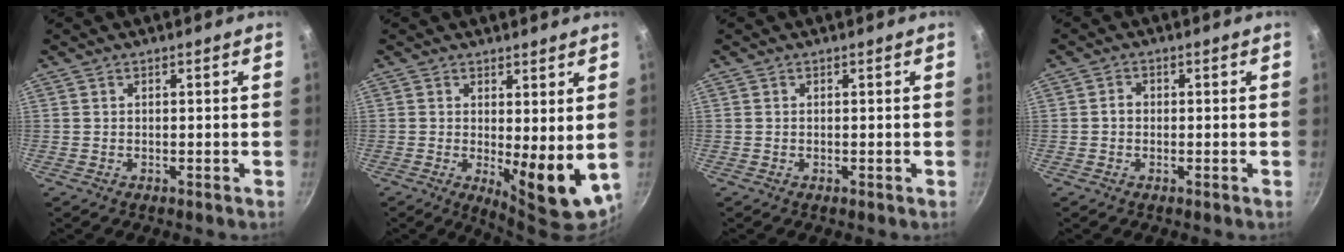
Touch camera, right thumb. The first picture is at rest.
{"total": 9.8, "force": [0.4, 3.4, 9.2], "torque": [-0.112, -0.027, 0.015]}
{"total": 0.0}
{"total": 1.6, "force": [-0.2, 1.3, 0.8], "torque": [-0.012, 0.009, -0.005]}